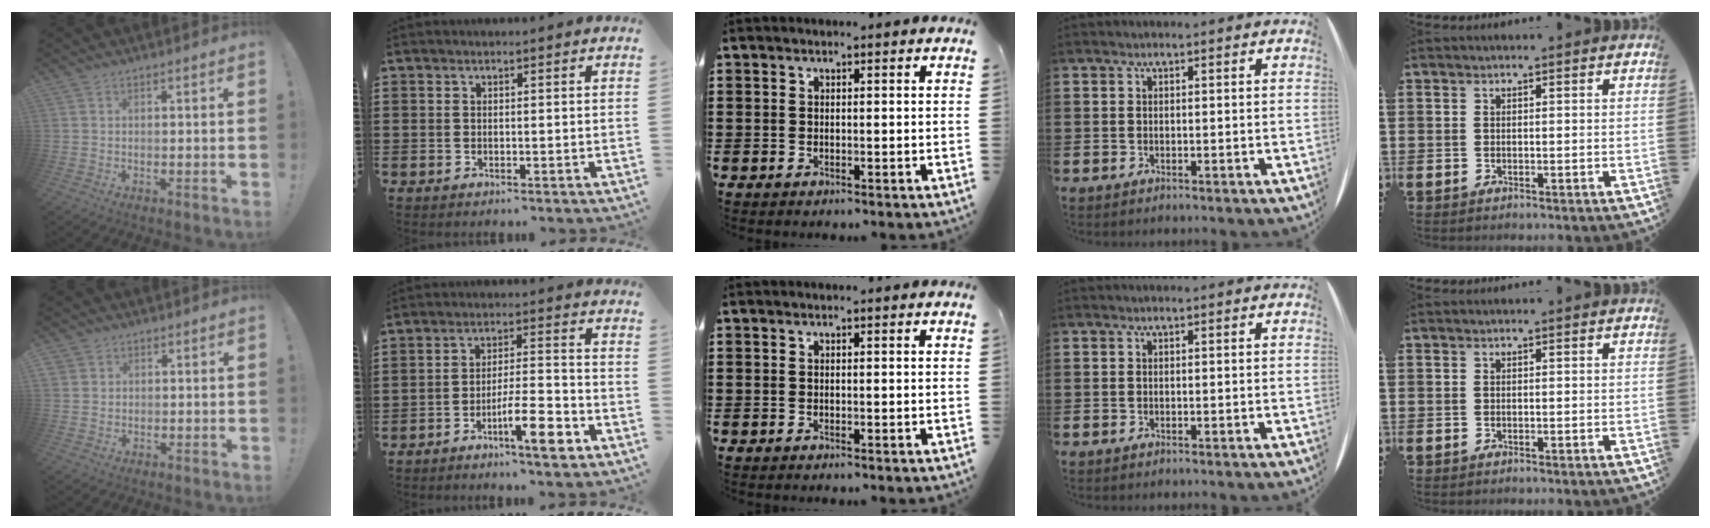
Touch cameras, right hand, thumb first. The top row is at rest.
{"thumb": {"total": 2.5, "force": [1.3, 2.2, 0.4], "torque": [-0.003, -0.004, 0.024]}, "index": {"total": 8.8, "force": [-5.0, 2.0, 7.0], "torque": [-0.121, 0.007, -0.086]}}